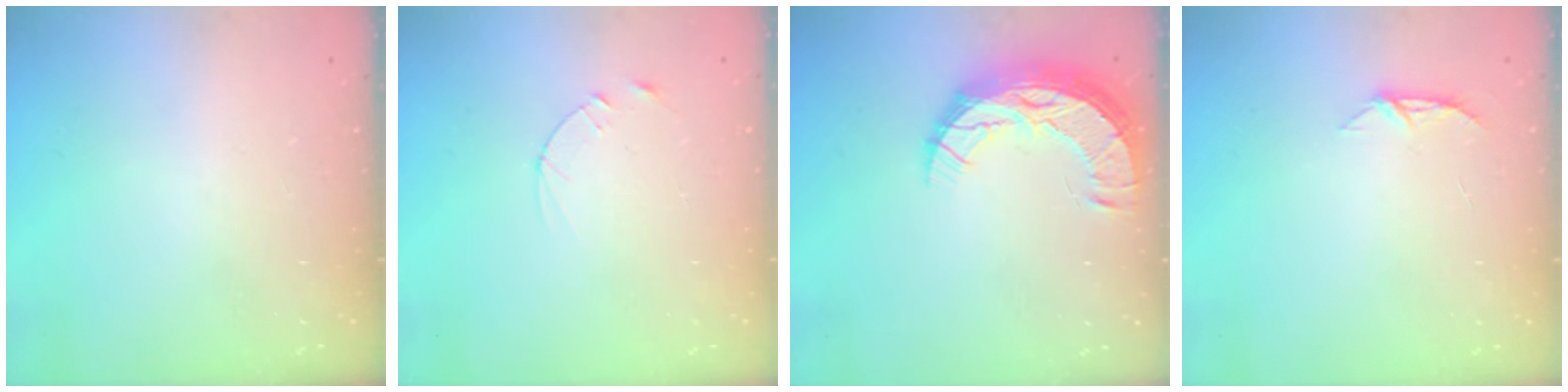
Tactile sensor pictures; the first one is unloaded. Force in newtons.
{"total": 2.4, "press": 2.3, "slide": 0.2}
{"total": 13.0, "press": 13.0, "slide": 0.9}
{"total": 4.6, "press": 4.5, "slide": 0.5}